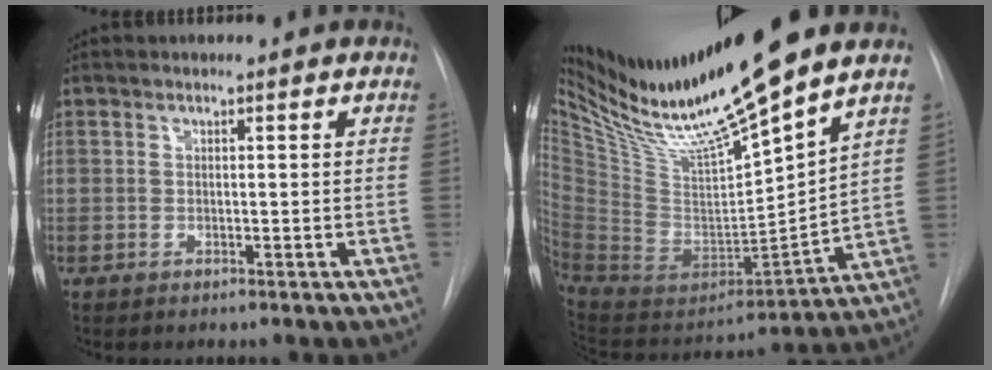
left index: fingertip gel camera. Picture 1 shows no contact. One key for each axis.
{"total": 24.3, "fx": 19.3, "fy": 0.1, "fz": 14.9, "tx": -0.251, "ty": -0.015, "tz": 0.356}